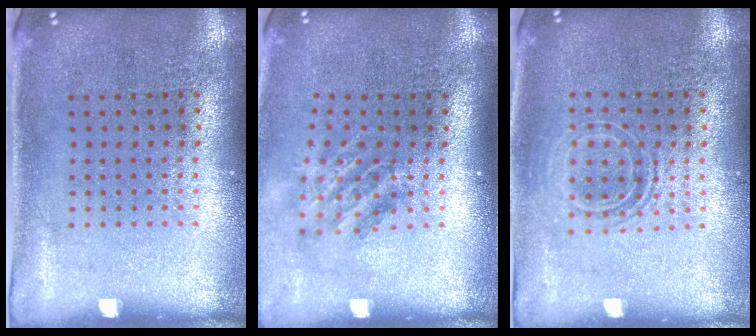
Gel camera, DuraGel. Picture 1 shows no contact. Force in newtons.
{"total": 1.8, "press": 1.2, "slide": 1.3}
{"total": 1.5, "press": 1.2, "slide": 0.9}